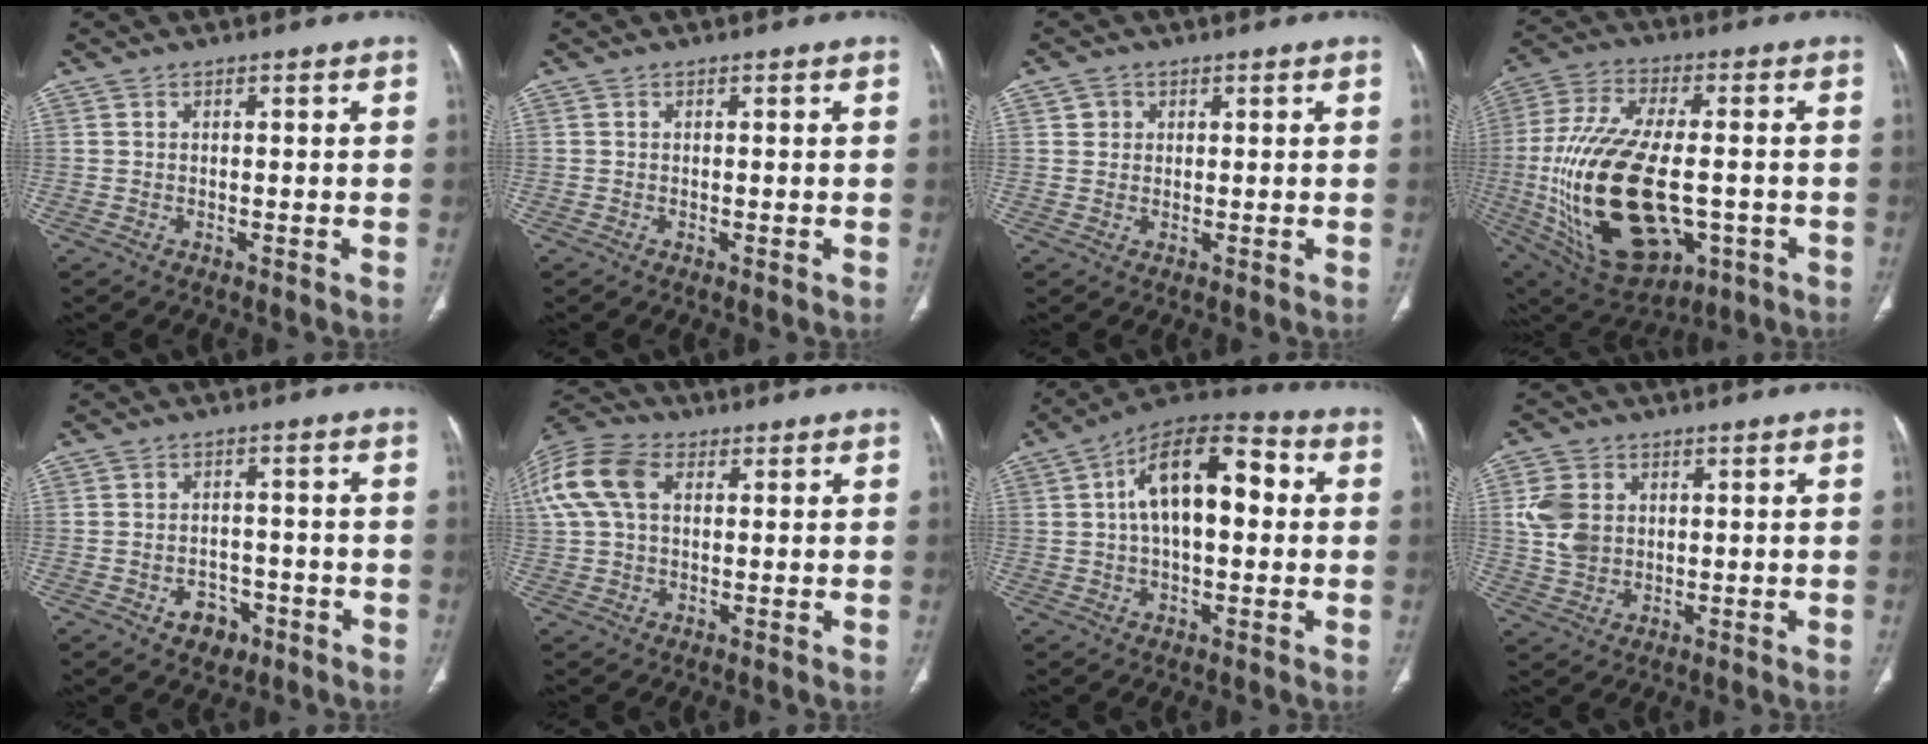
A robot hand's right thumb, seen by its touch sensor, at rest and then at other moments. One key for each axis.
{"total": 0.0}
{"total": 2.0, "fx": 0.8, "fy": 1.8, "fz": 0.4, "tx": 0.007, "ty": -0.001, "tz": 0.008}
{"total": 27.8, "fx": -4.2, "fy": 14.5, "fz": 23.4, "tx": -0.492, "ty": -0.010, "tz": -0.043}
{"total": 5.5, "fx": -2.6, "fy": 4.0, "fz": 2.6, "tx": -0.017, "ty": 0.023, "tz": -0.031}
{"total": 15.8, "fx": 4.7, "fy": 10.5, "fz": 10.9, "tx": -0.264, "ty": 0.038, "tz": 0.085}
{"total": 16.6, "fx": 2.6, "fy": 8.4, "fz": 14.0, "tx": -0.215, "ty": 0.036, "tz": 0.035}
{"total": 7.8, "fx": 1.3, "fy": 6.1, "fz": 4.6, "tx": -0.079, "ty": -0.004, "tz": 0.031}